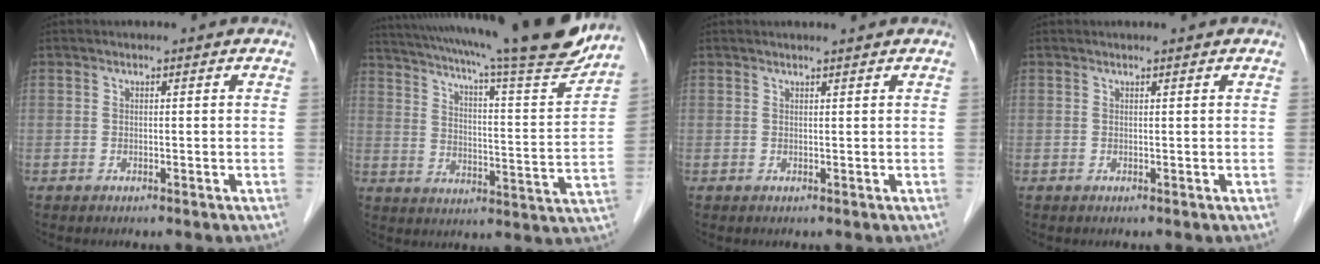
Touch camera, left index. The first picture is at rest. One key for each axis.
{"total": 24.8, "fx": 21.1, "fy": 0.7, "fz": 13.1, "tx": -0.219, "ty": -0.029, "tz": 0.286}
{"total": 1.1, "fx": 1.0, "fy": -0.3, "fz": 0.3, "tx": -0.009, "ty": 0.001, "tz": 0.019}
{"total": 0.5, "fx": 0.5, "fy": -0.1, "fz": 0.2, "tx": -0.008, "ty": 0.000, "tz": 0.013}